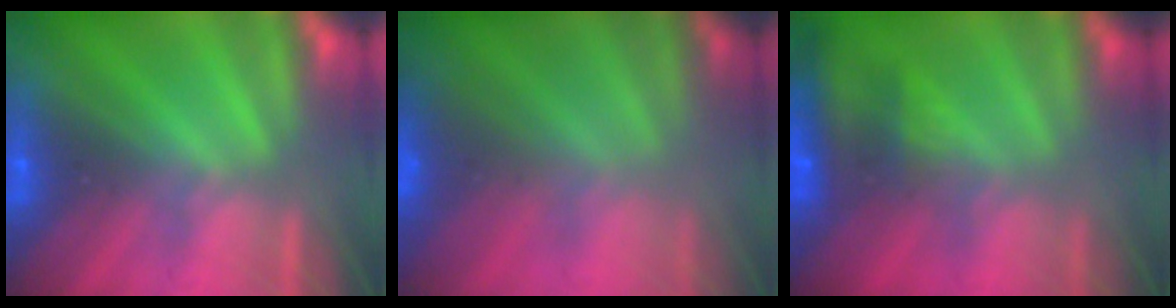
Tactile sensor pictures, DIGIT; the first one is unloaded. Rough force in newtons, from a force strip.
{"total": 3.7}
{"total": 7.6}